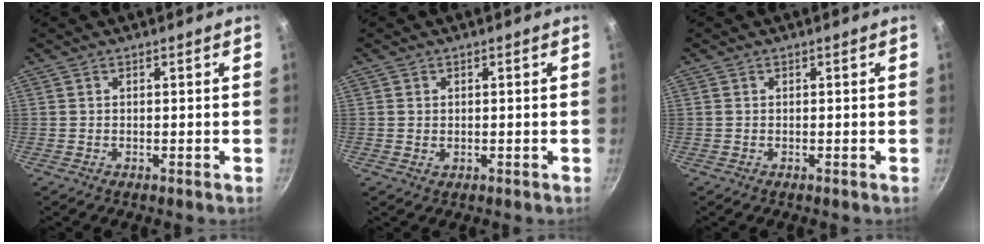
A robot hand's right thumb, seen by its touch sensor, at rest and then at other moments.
{"total": 0.9, "force": [0.2, 0.8, 0.3], "torque": [-0.002, -0.005, 0.002]}
{"total": 0.0}